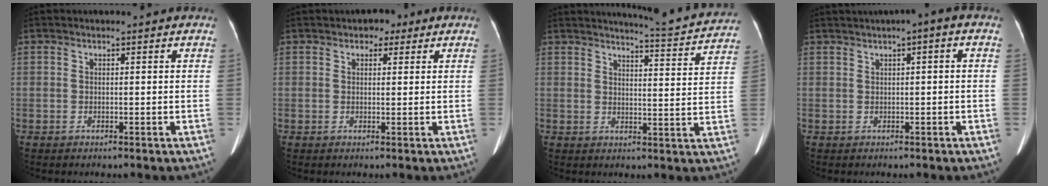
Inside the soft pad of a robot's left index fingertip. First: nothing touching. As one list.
[{"total": 2.4, "force": [1.4, 1.6, 1.1], "torque": [-0.012, 0.009, 0.016]}, {"total": 10.1, "force": [10.0, -0.4, 1.7], "torque": [-0.033, -0.024, 0.118]}, {"total": 2.8, "force": [0.9, 0.3, 2.6], "torque": [-0.042, 0.019, 0.015]}]